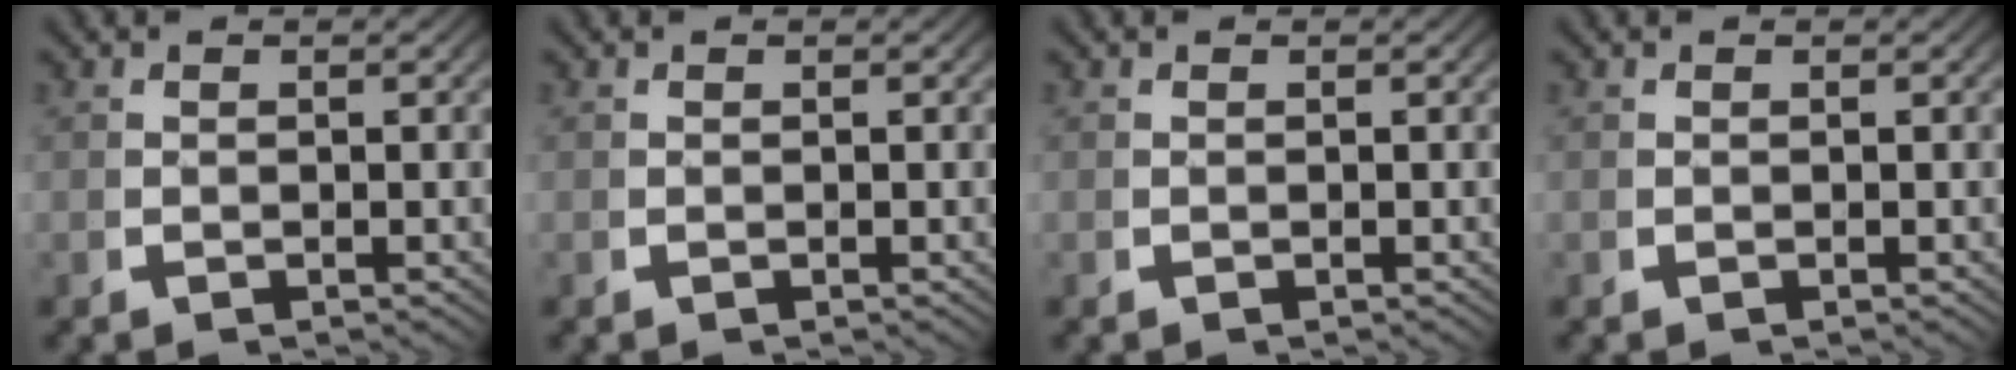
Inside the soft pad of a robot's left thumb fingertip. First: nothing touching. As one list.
[{"total": 0.0}, {"total": 0.0}, {"total": 0.0}]